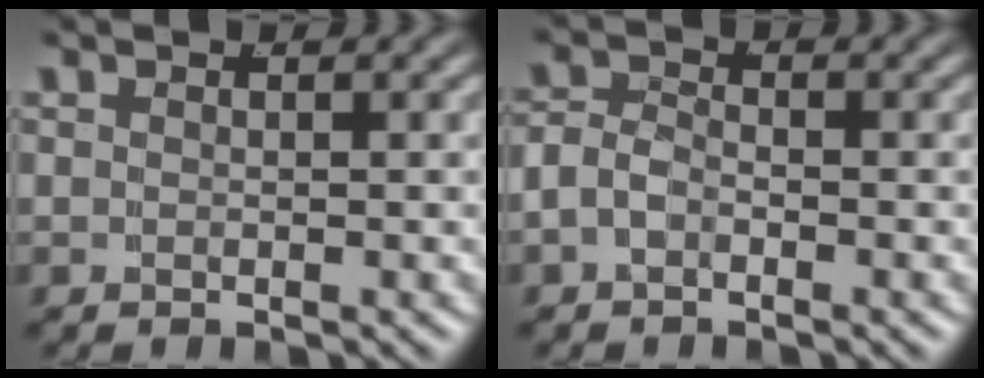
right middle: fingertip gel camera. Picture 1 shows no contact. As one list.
[{"total": 2.7, "force": [-0.9, 2.1, 1.4], "torque": [-0.042, -0.012, -0.013]}]